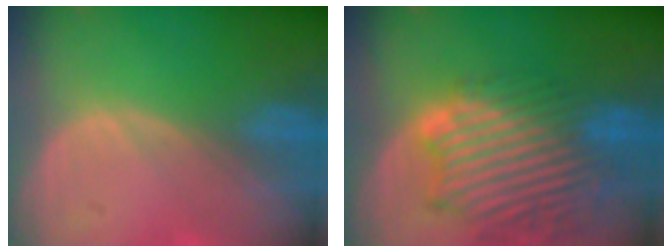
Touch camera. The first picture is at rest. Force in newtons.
{"total": 13.6, "press": 11.7, "slide": 6.8}